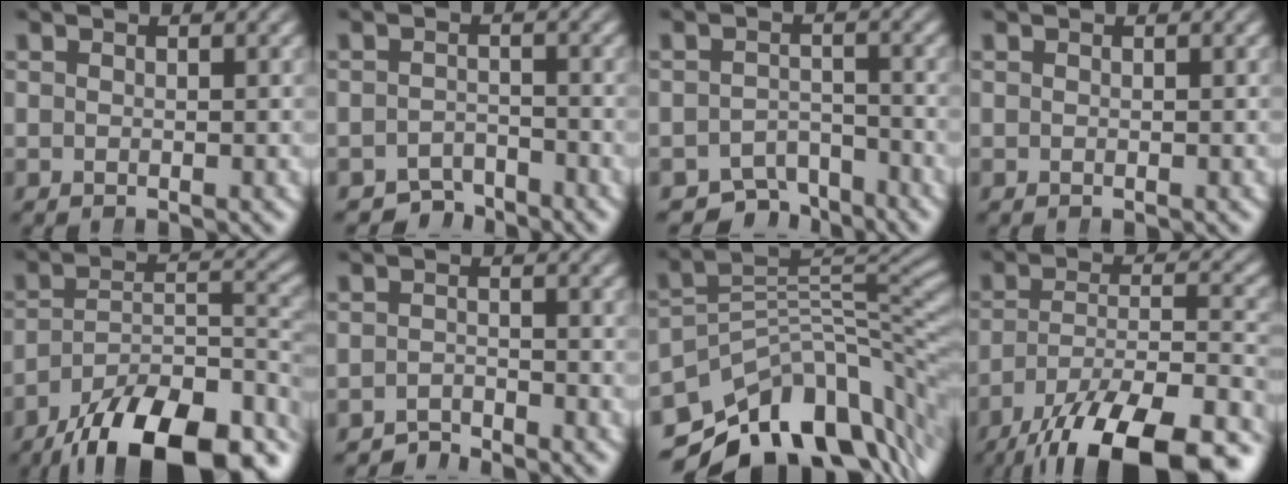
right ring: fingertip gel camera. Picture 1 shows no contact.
{"total": 3.4, "force": [-3.3, 1.1, 0.0], "torque": [0.005, -0.015, -0.053]}
{"total": 5.6, "force": [-4.9, 2.6, 0.9], "torque": [0.001, -0.017, -0.080]}
{"total": 0.0}
{"total": 15.0, "force": [-10.0, 7.0, 8.7], "torque": [-0.122, -0.037, -0.136]}
{"total": 2.5, "force": [-2.5, 0.4, -0.3], "torque": [0.002, -0.008, -0.045]}
{"total": 15.8, "force": [-8.9, 8.7, 9.7], "torque": [-0.133, -0.031, -0.123]}
{"total": 12.4, "force": [-7.3, 5.7, 8.2], "torque": [-0.132, -0.042, -0.089]}